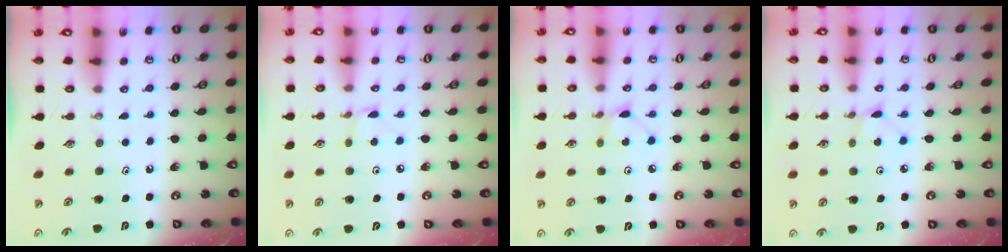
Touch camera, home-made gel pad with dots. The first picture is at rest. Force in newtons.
{"total": 1.2, "press": 1.2, "slide": 0.1}
{"total": 2.2, "press": 2.1, "slide": 0.3}
{"total": 1.1, "press": 1.1, "slide": 0.1}